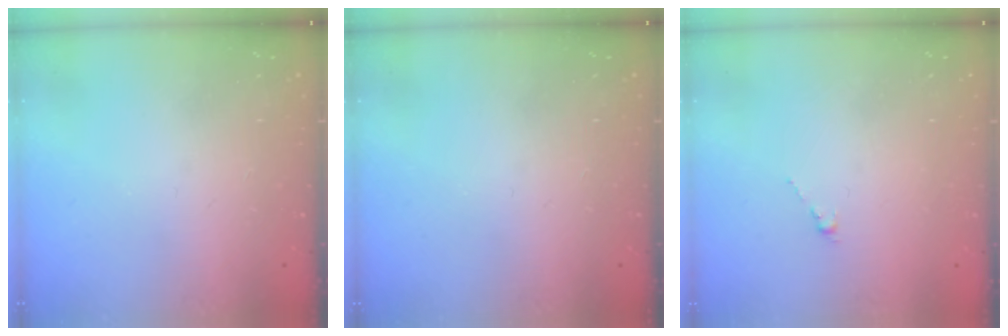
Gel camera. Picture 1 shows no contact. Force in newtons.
{"total": 0.0}
{"total": 0.0}